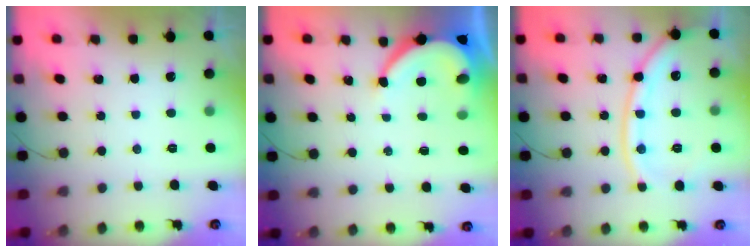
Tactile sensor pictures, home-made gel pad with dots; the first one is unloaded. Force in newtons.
{"total": 8.2, "press": 8.1, "slide": 1.2}
{"total": 14.5, "press": 14.4, "slide": 1.6}